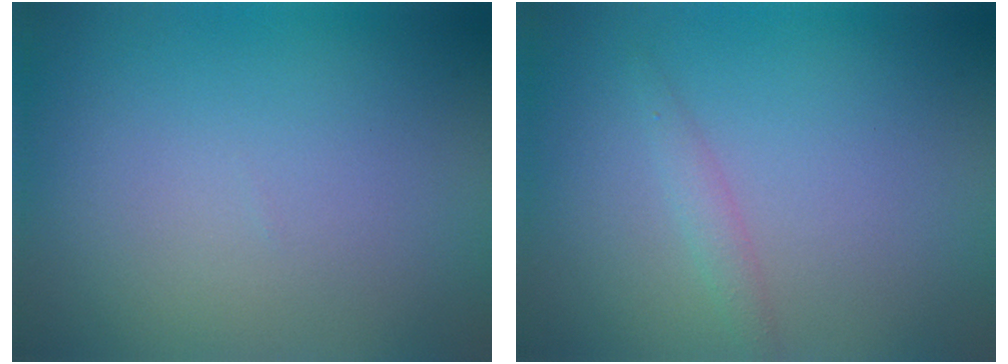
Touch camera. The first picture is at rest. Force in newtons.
{"total": 1.2, "press": 1.2, "slide": 0.1}